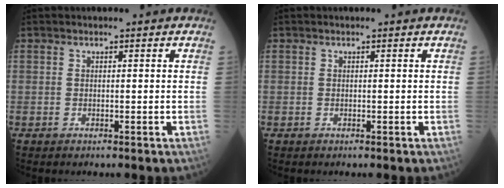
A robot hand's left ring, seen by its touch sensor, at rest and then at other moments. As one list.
[{"total": 0.0}]